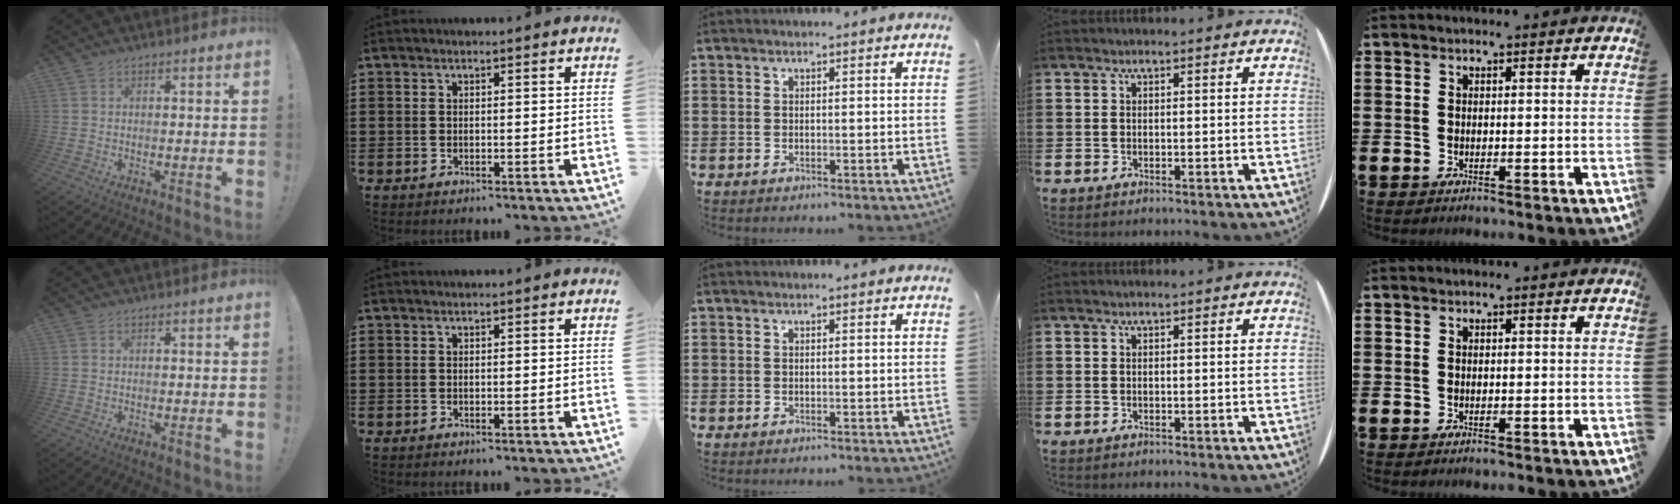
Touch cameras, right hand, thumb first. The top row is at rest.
{}